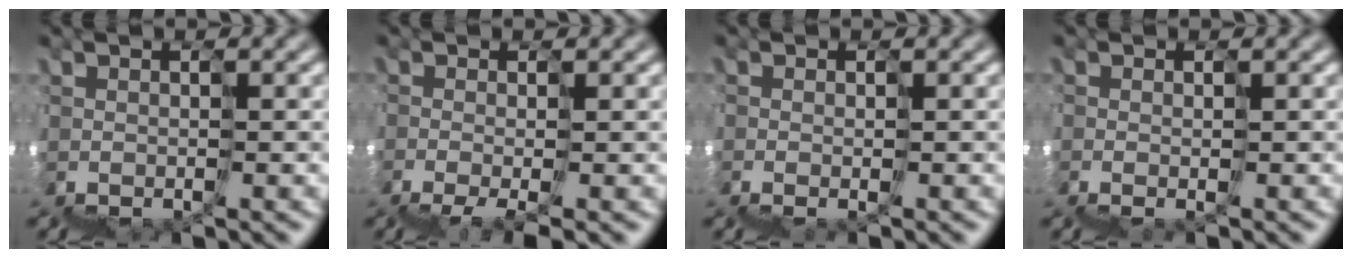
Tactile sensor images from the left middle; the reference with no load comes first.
{"total": 2.8, "force": [-1.6, 0.4, 2.2], "torque": [-0.018, -0.010, -0.023]}
{"total": 2.6, "force": [-1.0, 1.0, 2.2], "torque": [-0.029, -0.014, -0.013]}
{"total": 2.7, "force": [-0.7, 1.1, 2.4], "torque": [-0.024, -0.009, -0.009]}